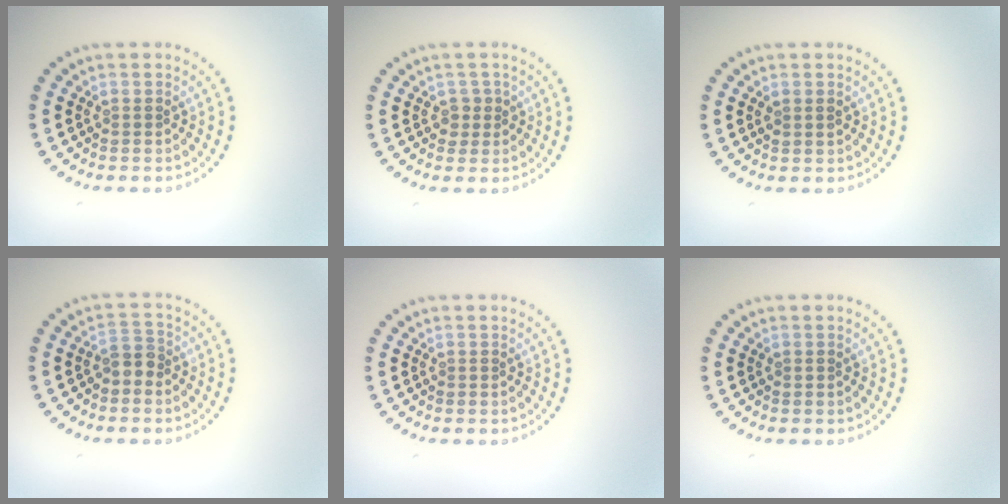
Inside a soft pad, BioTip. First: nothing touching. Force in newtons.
{"total": 1.4, "press": 1.2, "slide": 0.7}
{"total": 0.9, "press": 0.8, "slide": 0.2}
{"total": 1.8, "press": 1.5, "slide": 1.0}
{"total": 0.0}
{"total": 0.0}